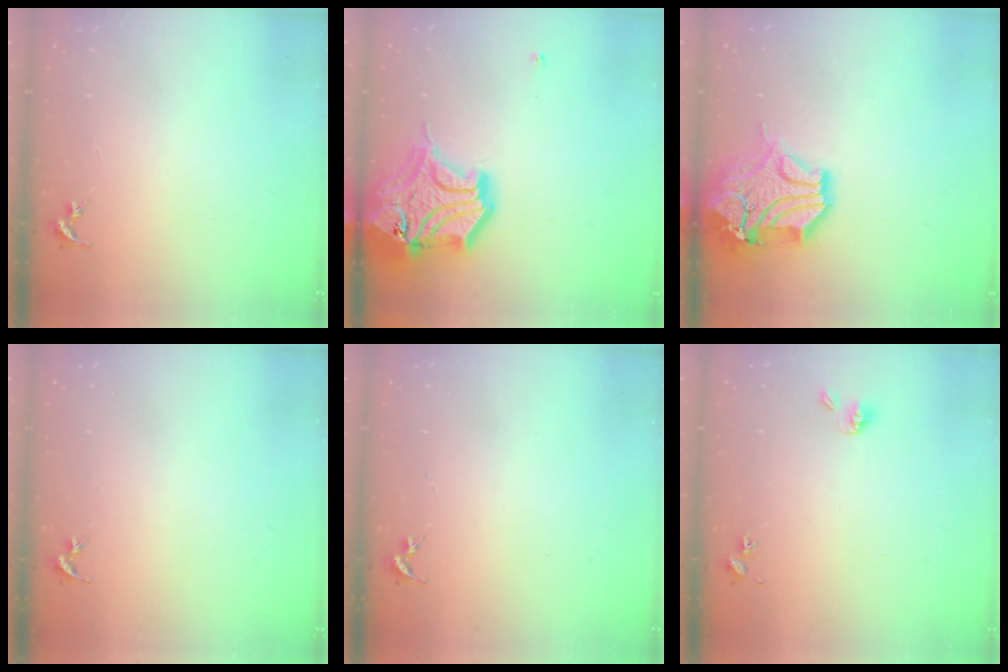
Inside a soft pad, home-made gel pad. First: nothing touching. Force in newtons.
{"total": 23.5, "press": 23.3, "slide": 3.4}
{"total": 16.8, "press": 16.6, "slide": 2.4}
{"total": 0.0}
{"total": 0.0}
{"total": 5.8, "press": 5.3, "slide": 2.3}